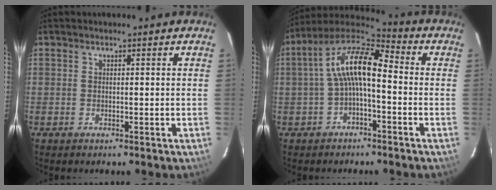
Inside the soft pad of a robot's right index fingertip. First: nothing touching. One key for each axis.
{"total": 10.7, "fx": -1.1, "fy": 4.0, "fz": 9.9, "tx": -0.197, "ty": 0.026, "tz": -0.025}